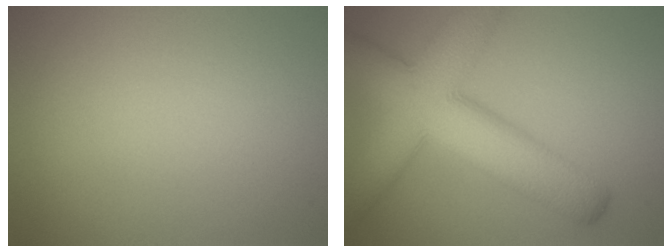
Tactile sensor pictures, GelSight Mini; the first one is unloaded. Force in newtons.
{"total": 10.1, "press": 10.1, "slide": 0.5}